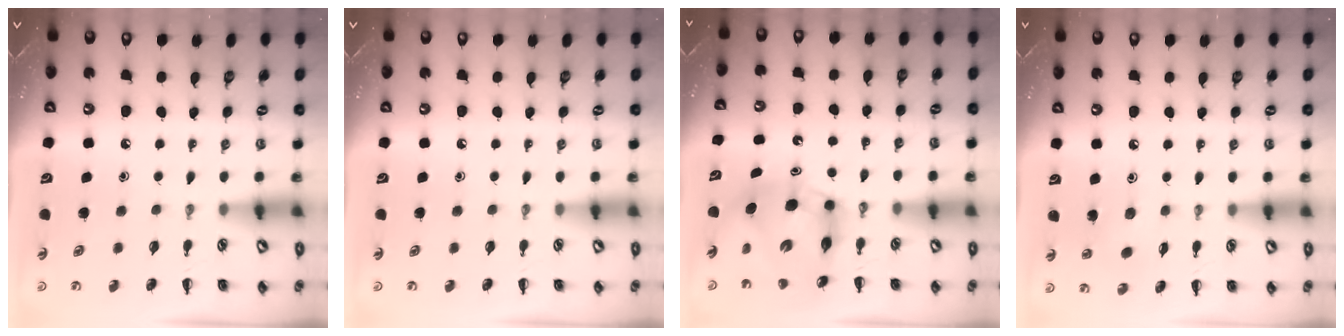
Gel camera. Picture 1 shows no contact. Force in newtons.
{"total": 0.0}
{"total": 9.4, "press": 9.0, "slide": 2.7}
{"total": 2.7, "press": 2.6, "slide": 0.6}